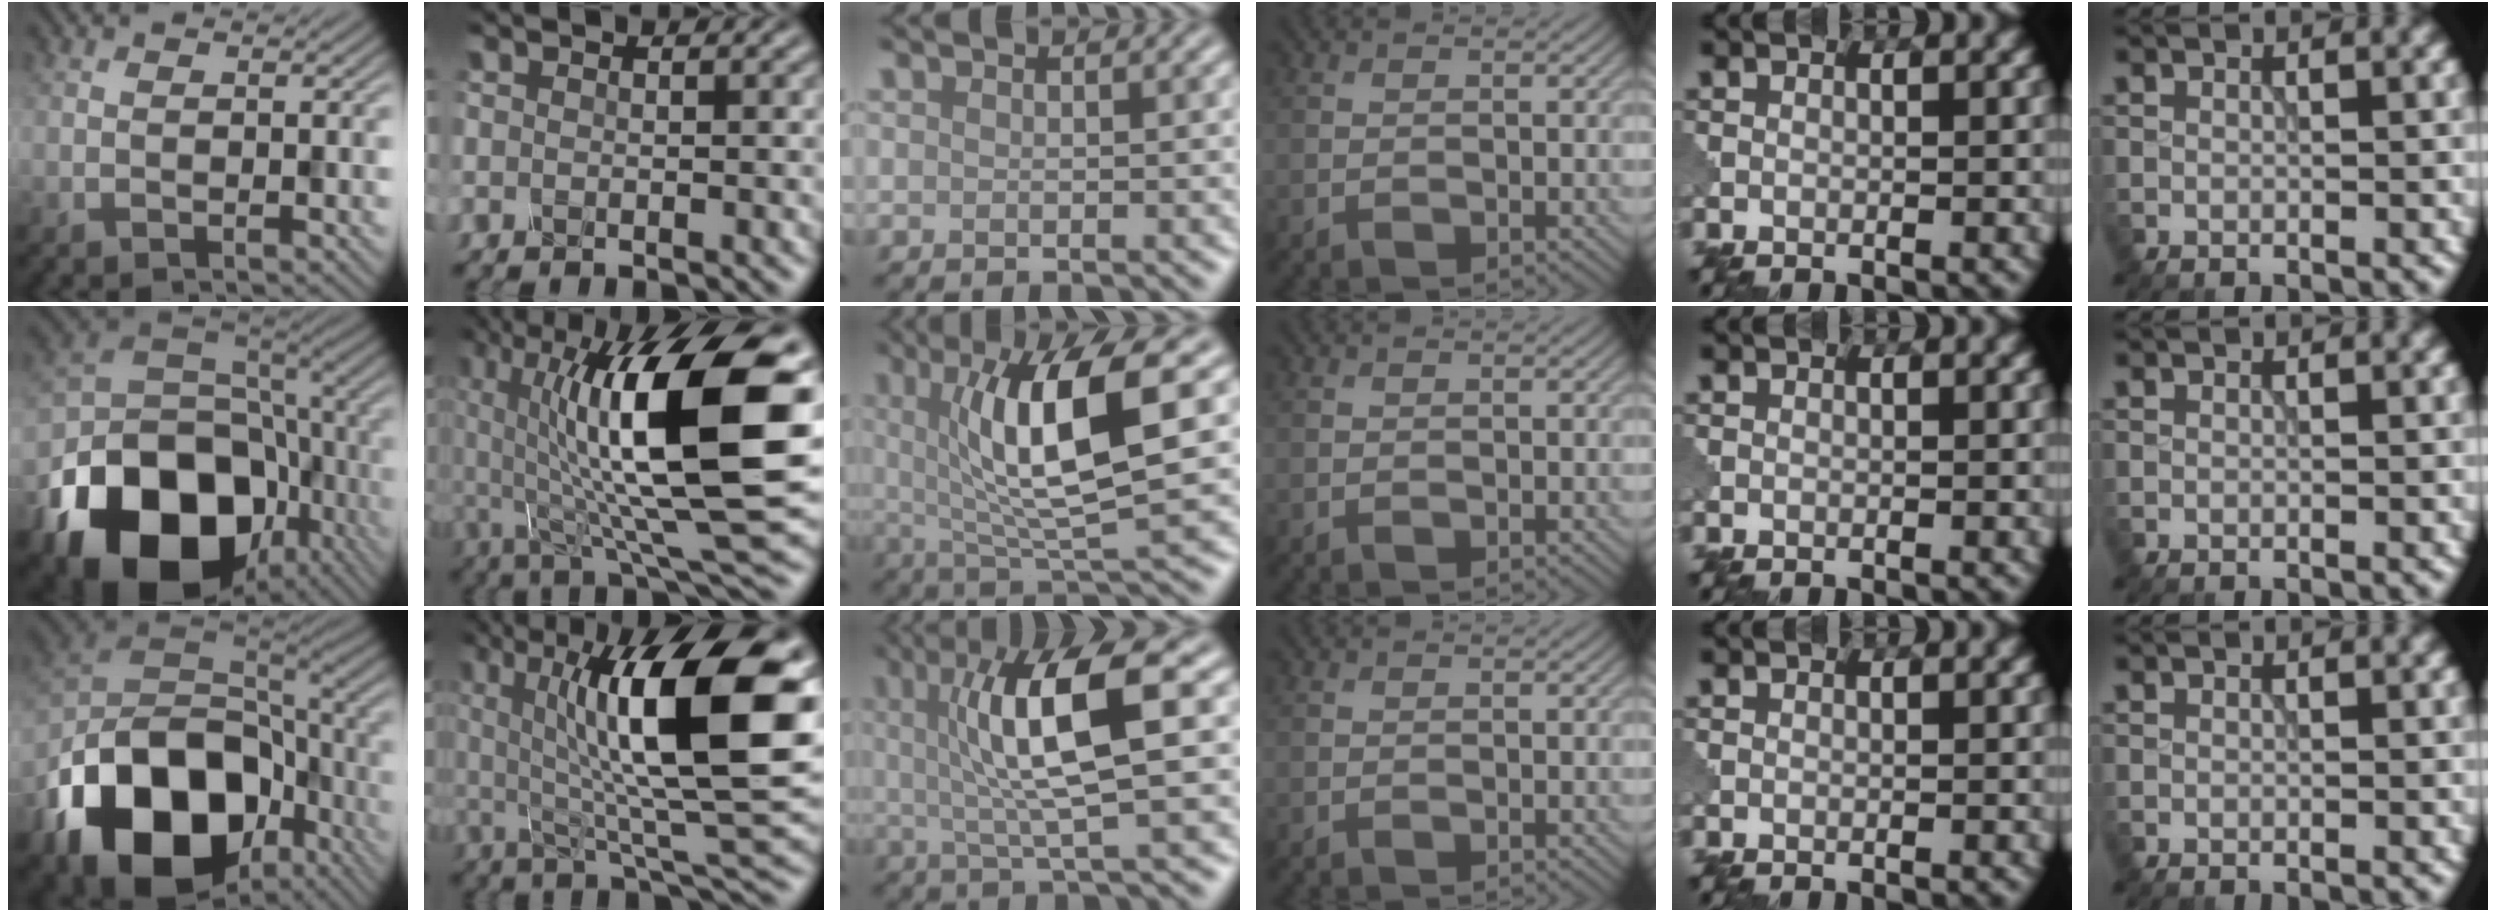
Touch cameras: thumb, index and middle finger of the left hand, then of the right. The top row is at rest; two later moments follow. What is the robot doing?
{"motion": "shake", "object": "sieve"}